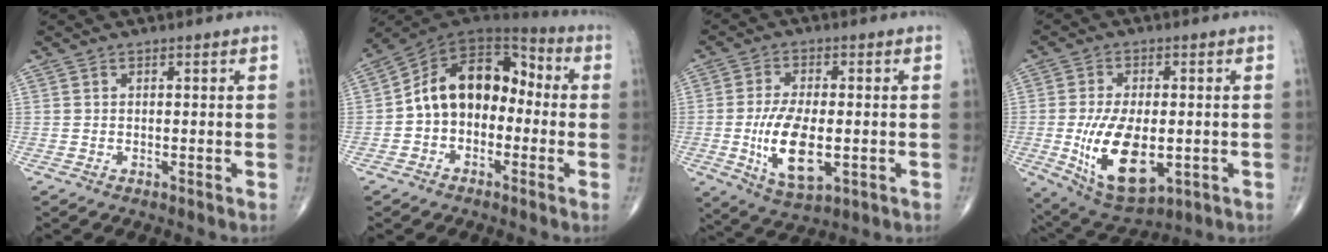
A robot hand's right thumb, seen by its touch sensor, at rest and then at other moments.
{"total": 14.9, "force": [-1.2, 10.4, 10.6], "torque": [-0.139, 0.055, -0.036]}
{"total": 12.0, "force": [-2.1, 5.6, 10.4], "torque": [-0.193, -0.010, -0.028]}
{"total": 15.1, "force": [-2.7, 7.8, 12.6], "torque": [-0.221, -0.012, -0.025]}